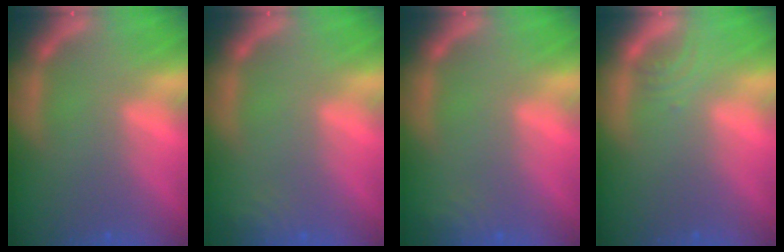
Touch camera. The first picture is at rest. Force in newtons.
{"total": 2.4}
{"total": 2.4}
{"total": 1.4}